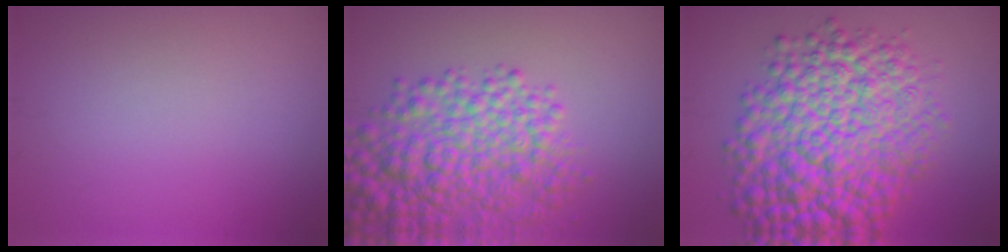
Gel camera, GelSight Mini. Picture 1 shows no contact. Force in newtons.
{"total": 8.0, "press": 8.0, "slide": 0.2}
{"total": 12.5, "press": 12.5, "slide": 0.2}